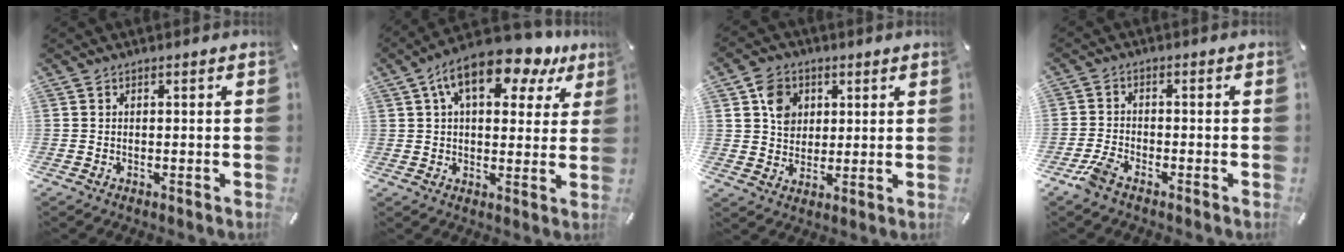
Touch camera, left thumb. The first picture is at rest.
{"total": 13.8, "force": [7.4, 6.8, 9.5], "torque": [-0.149, -0.027, 0.123]}
{"total": 7.8, "force": [2.4, 6.8, 2.8], "torque": [-0.041, 0.006, 0.045]}
{"total": 3.9, "force": [-2.9, 1.7, 1.8], "torque": [-0.055, 0.007, -0.062]}